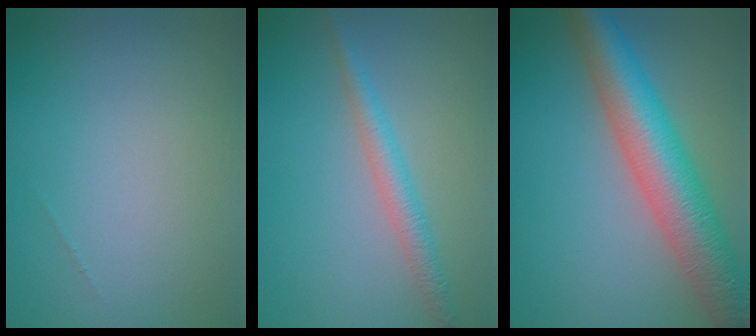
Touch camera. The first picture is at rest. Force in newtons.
{"total": 2.4, "press": 2.4, "slide": 0.0}
{"total": 8.7, "press": 8.7, "slide": 0.2}